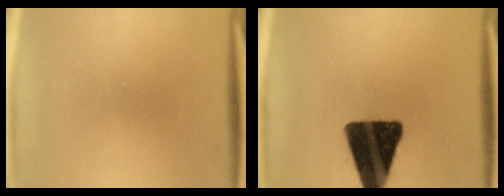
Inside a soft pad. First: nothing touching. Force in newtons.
{"total": 17.1}